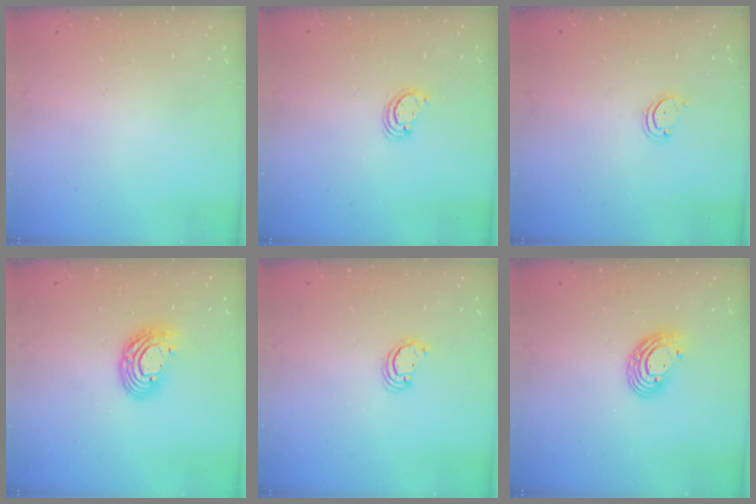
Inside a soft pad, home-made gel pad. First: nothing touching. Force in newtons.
{"total": 2.6, "press": 2.6, "slide": 0.3}
{"total": 2.6, "press": 2.6, "slide": 0.2}
{"total": 9.9, "press": 9.9, "slide": 0.8}
{"total": 2.6, "press": 2.6, "slide": 0.2}
{"total": 8.4, "press": 8.3, "slide": 1.1}